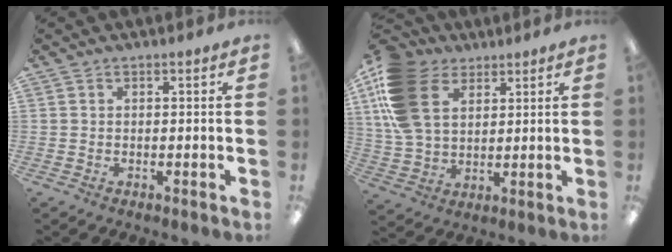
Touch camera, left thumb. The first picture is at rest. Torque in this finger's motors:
{"motor_torque": [-0.23, 0.68, 0.26, -0.33, 0.10]}